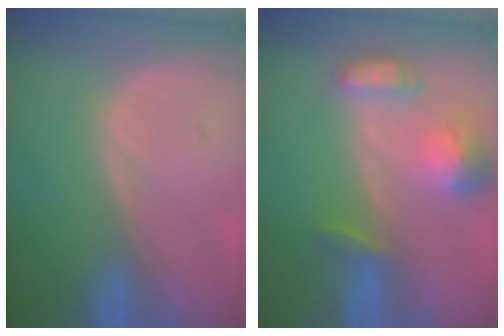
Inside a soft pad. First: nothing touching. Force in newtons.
{"total": 6.8, "press": 6.4, "slide": 2.4}